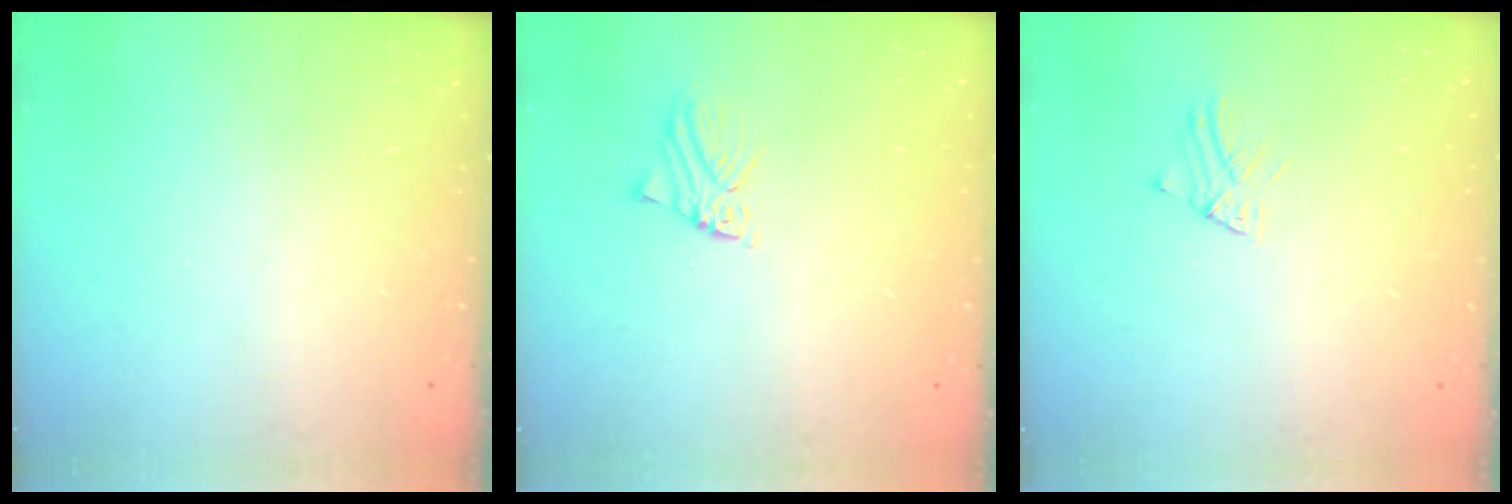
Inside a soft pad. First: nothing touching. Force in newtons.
{"total": 1.6, "press": 1.6, "slide": 0.1}
{"total": 1.6, "press": 1.6, "slide": 0.1}